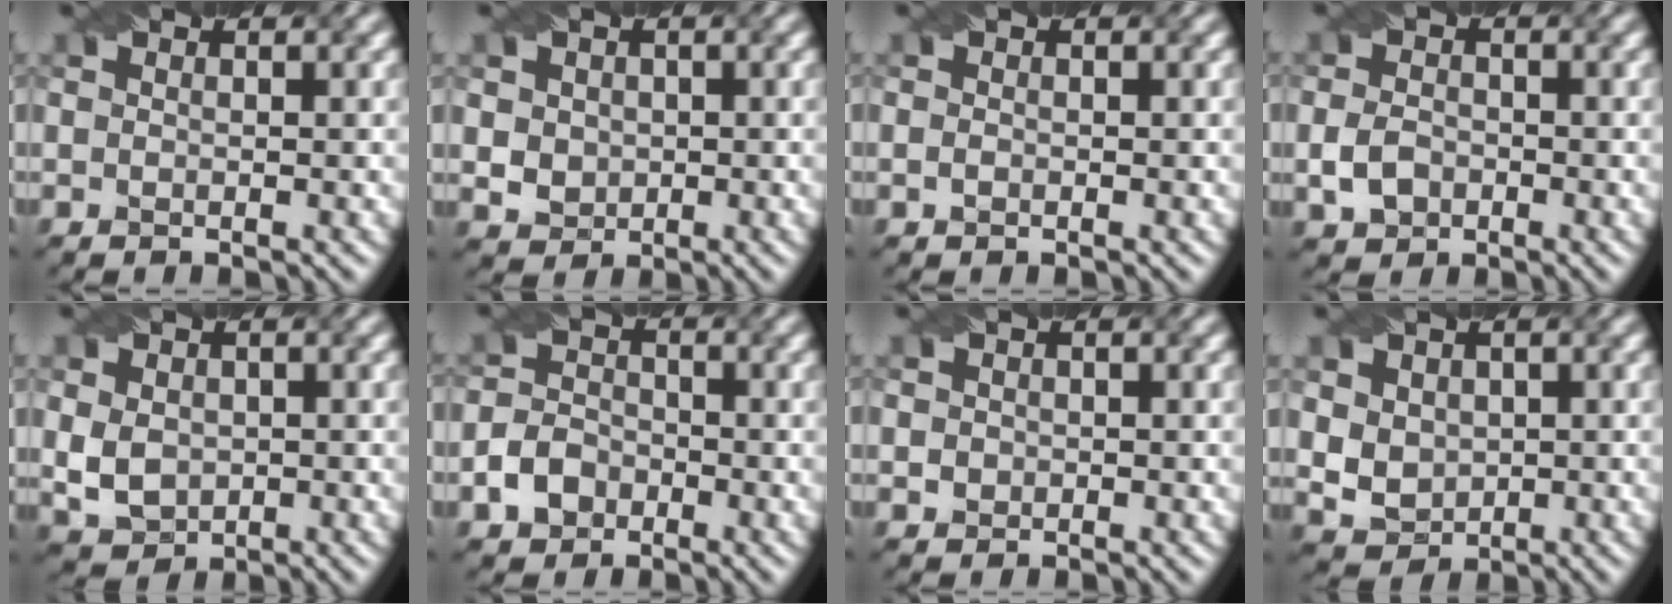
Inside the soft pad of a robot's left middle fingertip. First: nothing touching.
{"total": 3.2, "force": [0.7, 2.8, 1.3], "torque": [-0.029, 0.008, 0.018]}
{"total": 0.6, "force": [-0.2, 0.5, 0.4], "torque": [-0.008, -0.002, -0.004]}
{"total": 2.7, "force": [-0.8, 2.1, 1.3], "torque": [-0.029, -0.003, -0.017]}
{"total": 4.2, "force": [0.0, 3.5, 2.2], "torque": [-0.046, -0.004, 0.011]}
{"total": 3.3, "force": [-1.6, 2.5, 1.3], "torque": [-0.025, 0.001, -0.033]}
{"total": 1.0, "force": [0.0, 1.0, 0.2], "torque": [0.002, -0.002, -0.001]}
{"total": 4.7, "force": [1.3, 4.0, 2.1], "torque": [-0.058, 0.009, 0.031]}